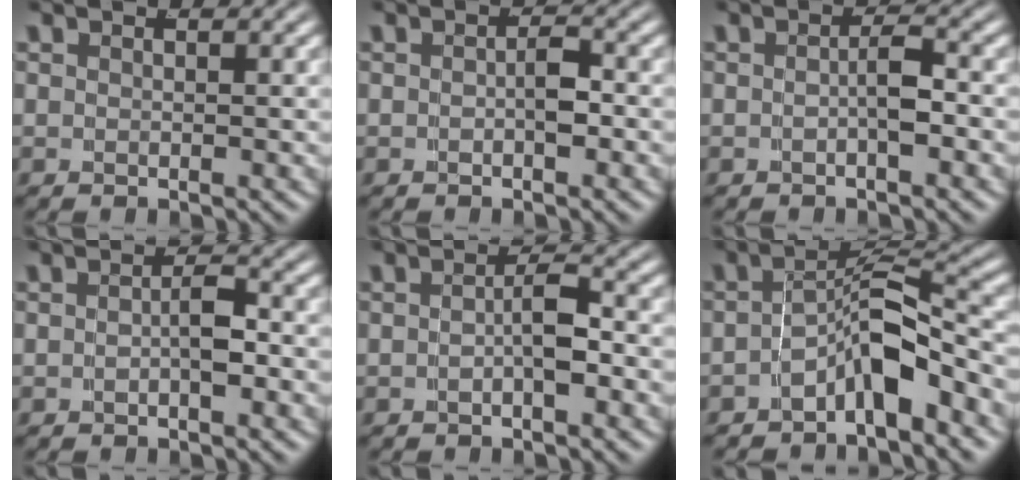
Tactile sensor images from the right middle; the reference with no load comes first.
{"total": 1.4, "force": [-0.6, 0.3, 1.2], "torque": [-0.015, -0.004, -0.007]}
{"total": 1.6, "force": [-0.8, -0.1, 1.4], "torque": [-0.019, -0.004, -0.009]}
{"total": 1.7, "force": [-0.8, 0.1, 1.5], "torque": [-0.020, -0.005, -0.009]}
{"total": 2.1, "force": [-1.0, 0.2, 1.8], "torque": [-0.028, -0.006, -0.012]}
{"total": 5.8, "force": [-3.7, 1.9, 4.0], "torque": [-0.051, -0.004, -0.057]}